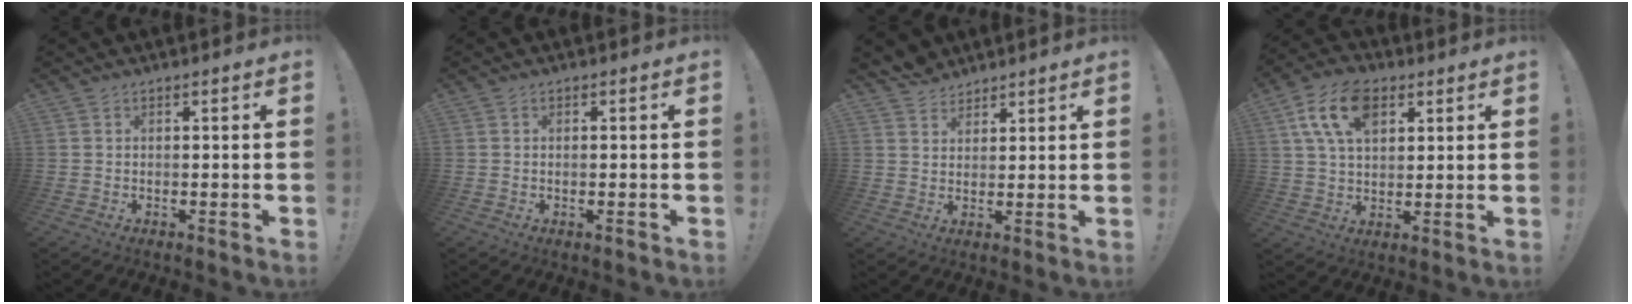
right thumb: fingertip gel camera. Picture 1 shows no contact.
{"total": 1.2, "force": [-0.3, -0.2, 1.2], "torque": [-0.014, -0.003, -0.007]}
{"total": 5.2, "force": [4.5, 2.6, 0.4], "torque": [-0.009, -0.030, 0.086]}
{"total": 14.4, "force": [6.2, 8.9, 9.5], "torque": [-0.165, -0.008, 0.116]}